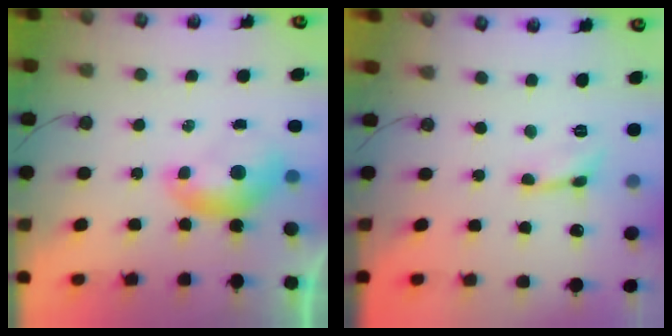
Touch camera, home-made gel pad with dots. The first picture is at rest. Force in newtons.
{"total": 0.5, "press": 0.5, "slide": 0.1}